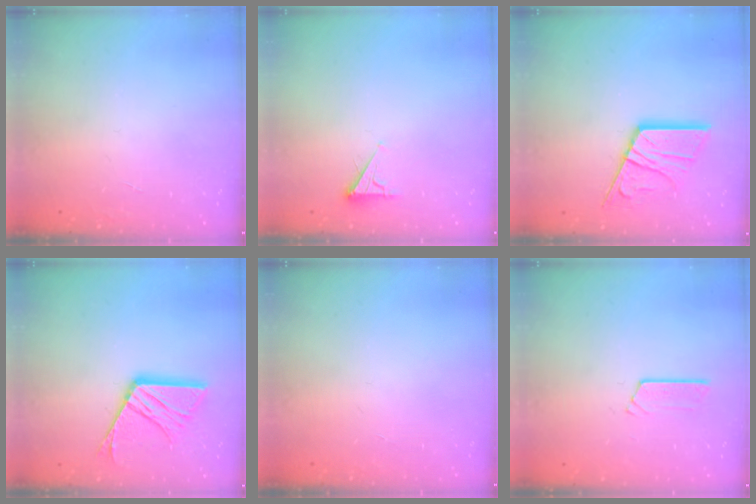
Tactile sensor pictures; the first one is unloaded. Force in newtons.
{"total": 2.5, "press": 2.5, "slide": 0.5}
{"total": 15.5, "press": 15.4, "slide": 1.7}
{"total": 14.4, "press": 14.3, "slide": 1.5}
{"total": 0.0}
{"total": 2.5, "press": 2.5, "slide": 0.2}